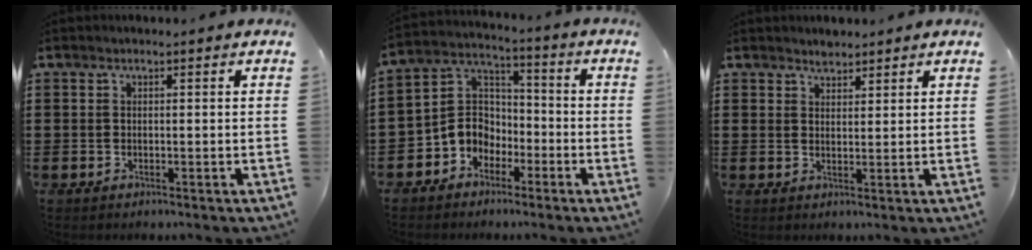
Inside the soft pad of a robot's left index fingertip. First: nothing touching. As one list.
[{"total": 6.3, "force": [-2.9, 5.4, 1.4], "torque": [-0.060, 0.008, -0.065]}, {"total": 1.9, "force": [1.8, 0.5, 0.1], "torque": [-0.005, 0.003, 0.035]}]